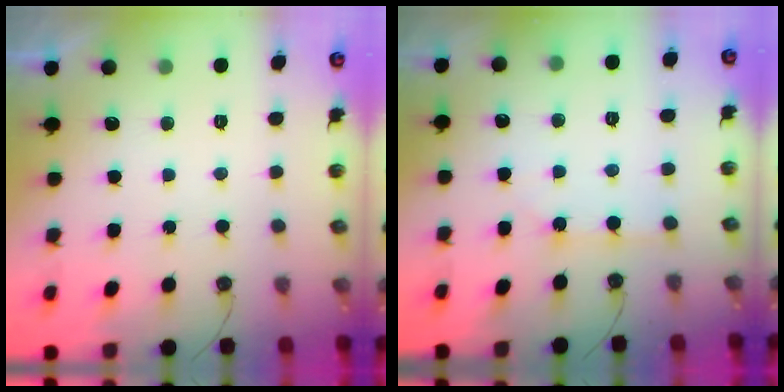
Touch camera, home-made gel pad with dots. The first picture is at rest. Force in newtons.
{"total": 2.5, "press": 2.5, "slide": 0.3}